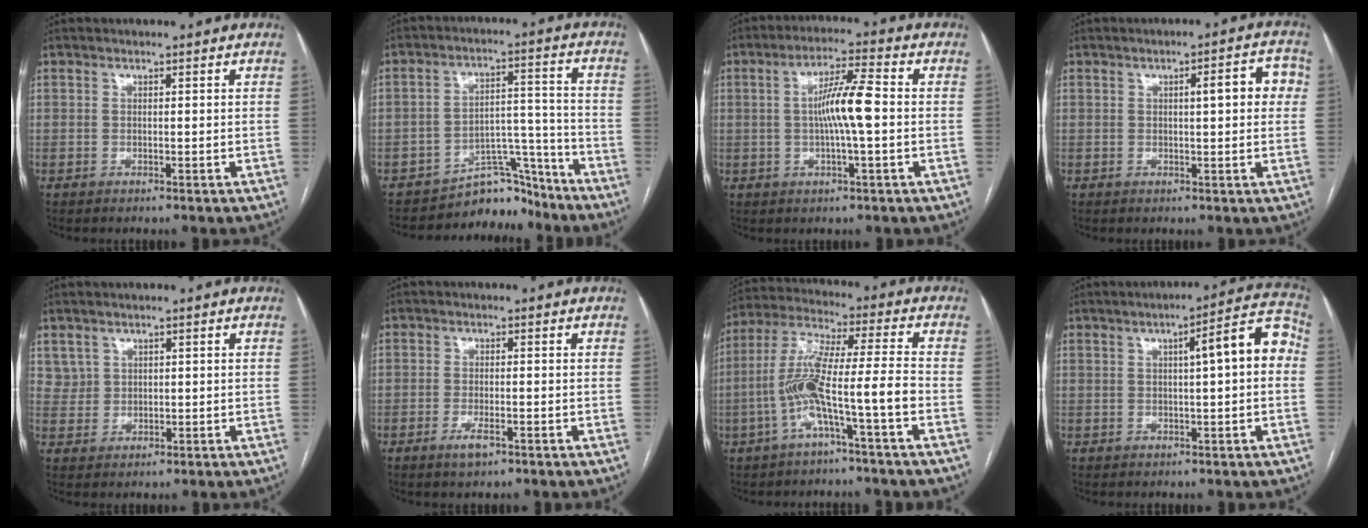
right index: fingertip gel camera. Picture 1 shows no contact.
{"total": 8.1, "force": [-7.6, 2.8, 0.3], "torque": [0.011, 0.068, -0.122]}
{"total": 7.8, "force": [-0.1, 0.4, 7.8], "torque": [-0.145, 0.010, -0.007]}
{"total": 5.6, "force": [1.0, 1.2, 5.4], "torque": [-0.068, 0.019, 0.010]}
{"total": 2.6, "force": [1.5, 2.2, 0.0], "torque": [0.010, 0.005, 0.029]}
{"total": 2.8, "force": [-1.6, 0.7, 2.2], "torque": [-0.042, -0.002, -0.027]}
{"total": 11.2, "force": [-4.0, -0.4, 10.4], "torque": [-0.211, 0.022, -0.076]}
{"total": 8.5, "force": [1.0, 1.2, 8.3], "torque": [-0.107, 0.030, 0.008]}